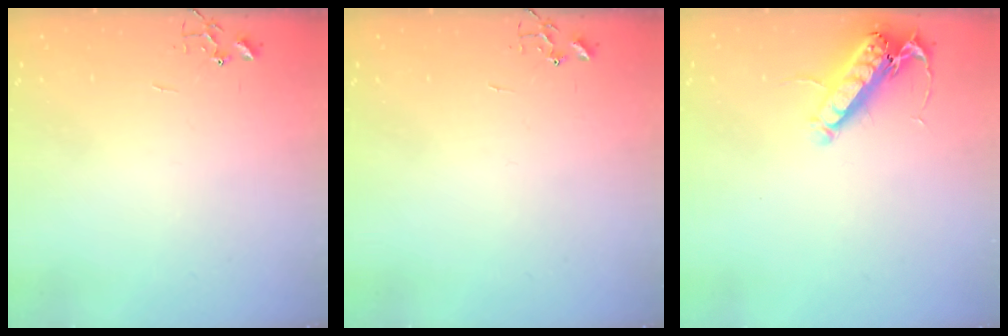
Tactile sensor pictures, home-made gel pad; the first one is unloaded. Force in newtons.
{"total": 0.0}
{"total": 14.4, "press": 14.2, "slide": 2.0}